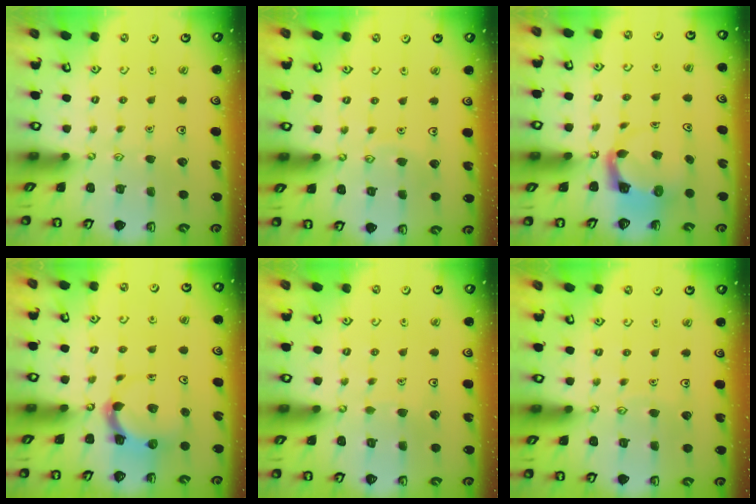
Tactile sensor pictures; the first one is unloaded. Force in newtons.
{"total": 3.7, "press": 3.7, "slide": 0.3}
{"total": 3.9, "press": 3.9, "slide": 0.3}
{"total": 4.8, "press": 4.8, "slide": 0.6}
{"total": 3.6, "press": 3.6, "slide": 0.3}
{"total": 3.5, "press": 3.5, "slide": 0.3}